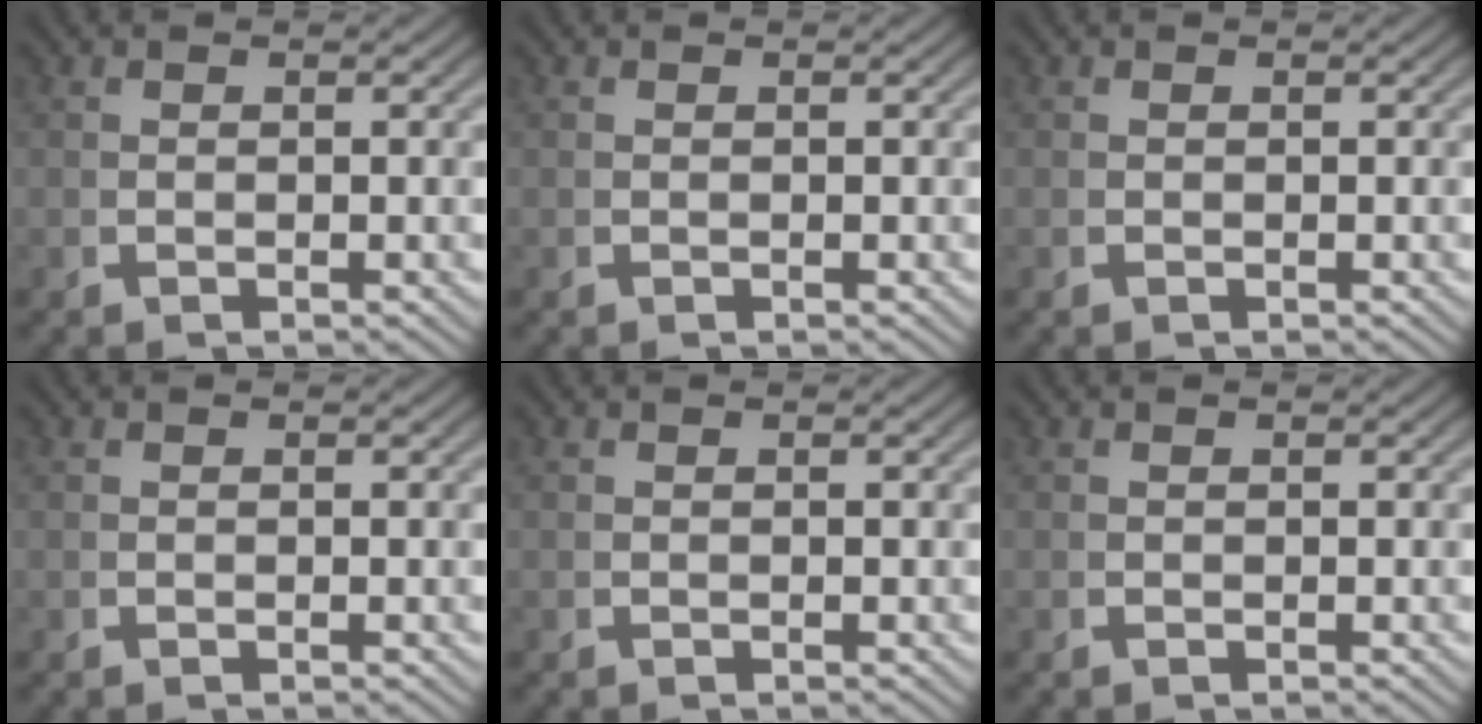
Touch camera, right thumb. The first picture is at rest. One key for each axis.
{"total": 0.0}
{"total": 0.0}
{"total": 0.0}
{"total": 0.0}
{"total": 0.0}